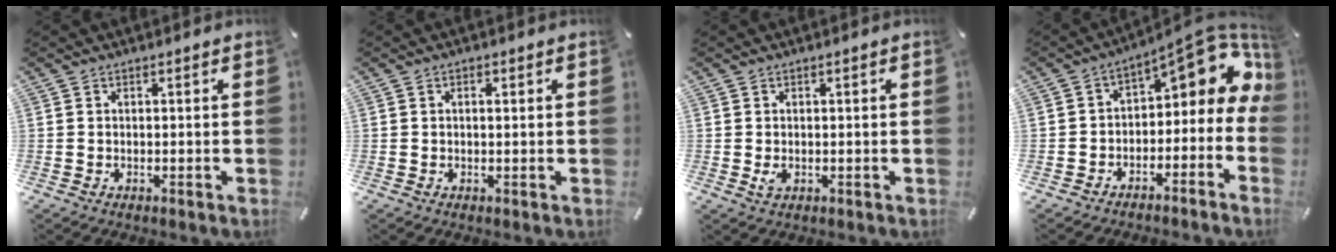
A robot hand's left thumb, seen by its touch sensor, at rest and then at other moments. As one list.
[{"total": 0.9, "force": [0.2, 0.4, 0.8], "torque": [-0.017, 0.003, 0.002]}, {"total": 1.5, "force": [-0.3, 1.0, 1.1], "torque": [-0.027, -0.002, -0.006]}, {"total": 9.6, "force": [3.1, 5.3, 7.5], "torque": [-0.093, -0.028, 0.050]}]